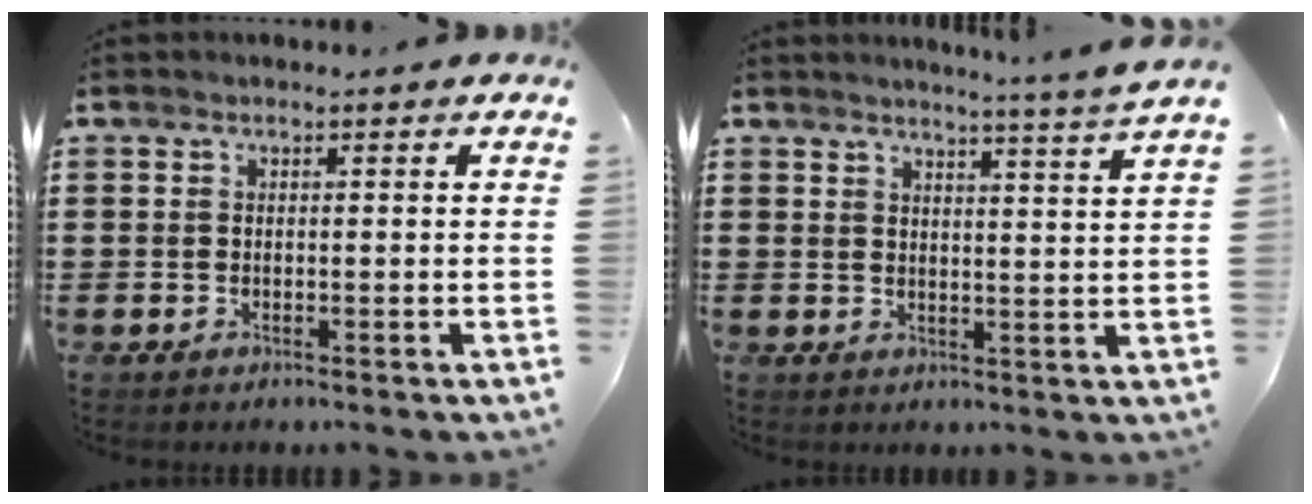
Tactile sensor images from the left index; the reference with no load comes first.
{"total": 3.5, "force": [3.2, -1.2, 0.8], "torque": [-0.019, -0.026, 0.051]}